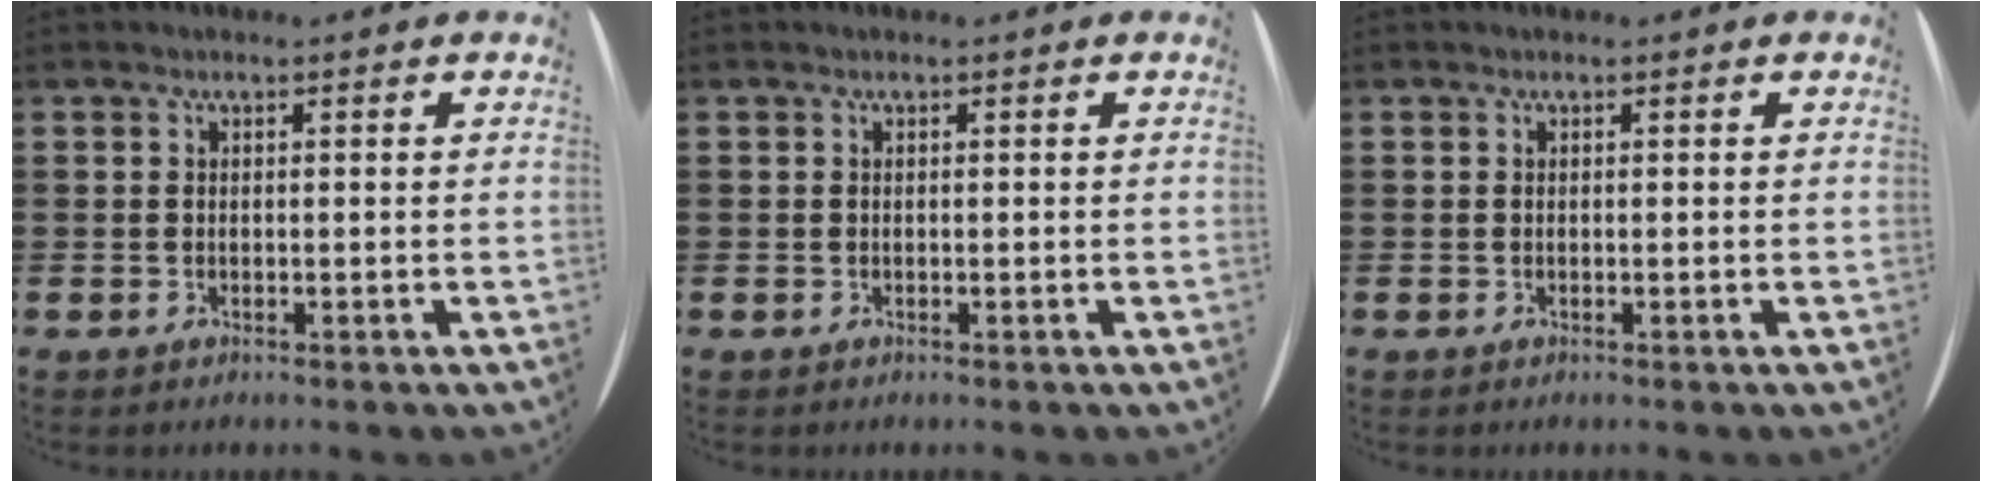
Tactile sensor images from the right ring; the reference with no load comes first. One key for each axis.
{"total": 0.0}
{"total": 0.0}